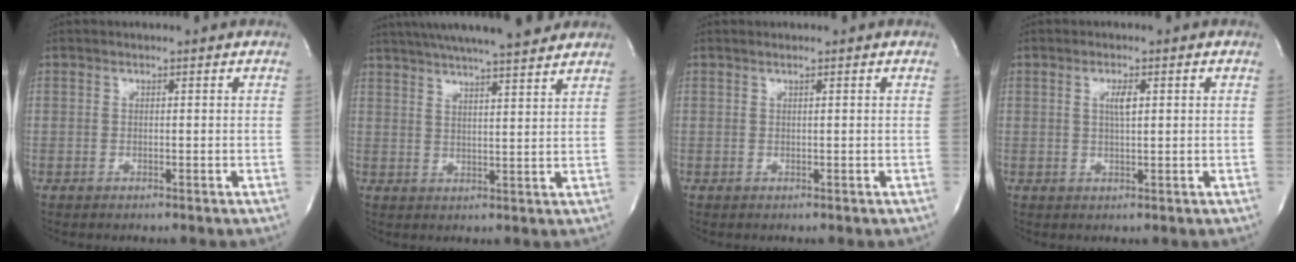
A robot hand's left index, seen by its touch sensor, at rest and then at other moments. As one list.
[{"total": 18.2, "force": [15.9, 1.5, 8.8], "torque": [-0.152, 0.025, 0.220]}, {"total": 0.0}, {"total": 2.3, "force": [0.4, 0.4, 2.2], "torque": [-0.046, 0.001, 0.008]}]